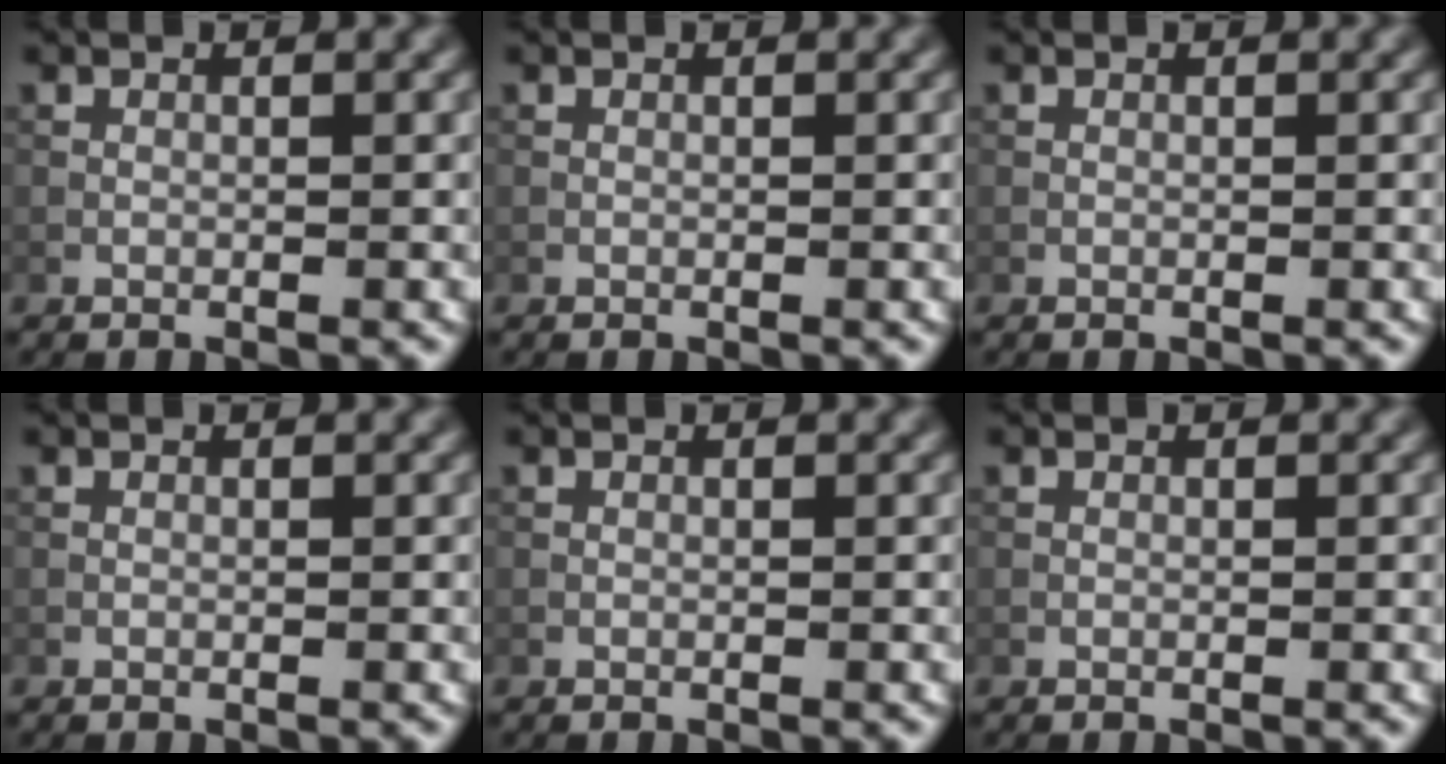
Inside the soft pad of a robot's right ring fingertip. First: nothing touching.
{"total": 0.0}
{"total": 0.0}
{"total": 0.0}
{"total": 0.0}
{"total": 0.0}